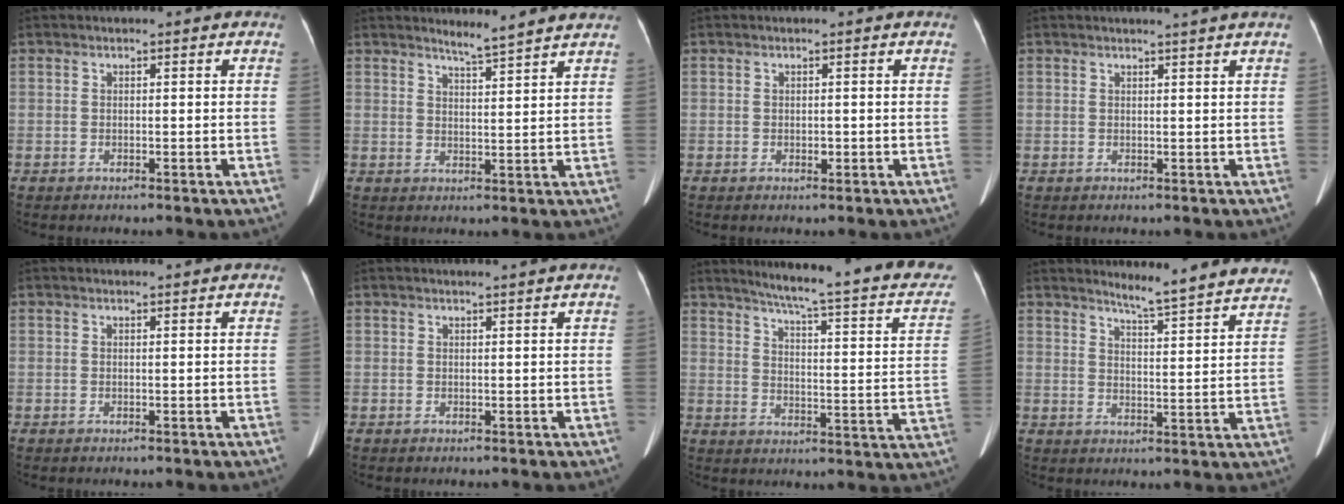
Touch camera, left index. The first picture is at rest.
{"total": 4.7, "force": [4.4, -0.9, 1.5], "torque": [-0.033, -0.005, 0.060]}
{"total": 0.7, "force": [-0.2, 0.5, 0.4], "torque": [-0.008, 0.000, -0.003]}
{"total": 2.4, "force": [2.1, -0.8, 0.9], "torque": [-0.017, -0.006, 0.026]}
{"total": 2.0, "force": [1.9, -0.1, 0.5], "torque": [-0.008, 0.012, 0.025]}
{"total": 2.9, "force": [2.6, -0.7, 1.1], "torque": [-0.016, 0.004, 0.031]}
{"total": 23.2, "force": [19.6, 1.7, 12.3], "torque": [-0.164, -0.045, 0.232]}
{"total": 14.1, "force": [13.5, -0.2, 4.0], "torque": [-0.054, -0.051, 0.156]}